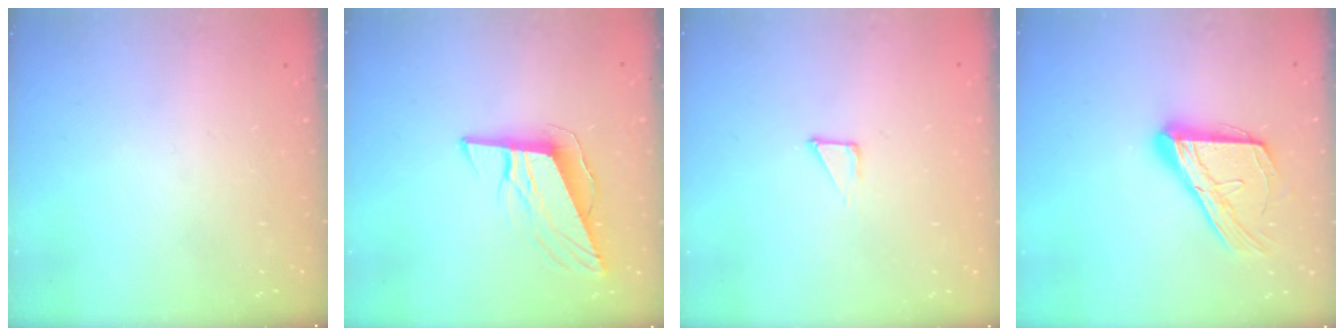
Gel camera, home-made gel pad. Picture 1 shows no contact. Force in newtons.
{"total": 10.7, "press": 10.2, "slide": 3.3}
{"total": 2.3, "press": 2.3, "slide": 0.1}
{"total": 15.8, "press": 15.7, "slide": 1.0}